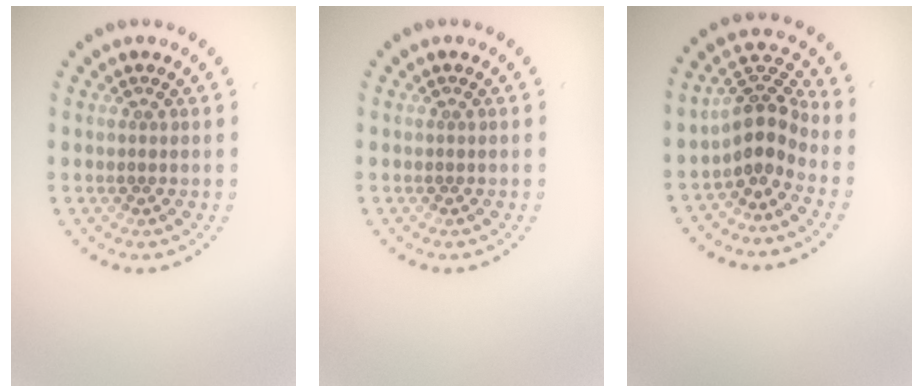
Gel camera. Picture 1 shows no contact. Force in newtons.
{"total": 0.0}
{"total": 3.5, "press": 2.7, "slide": 2.2}